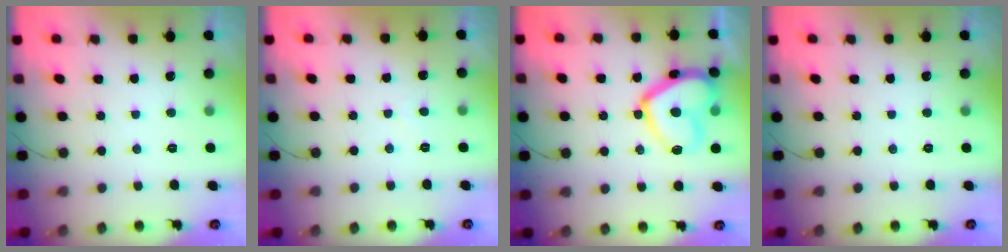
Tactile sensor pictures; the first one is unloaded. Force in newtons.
{"total": 1.6, "press": 1.5, "slide": 0.4}
{"total": 15.0, "press": 15.0, "slide": 1.4}
{"total": 0.0}